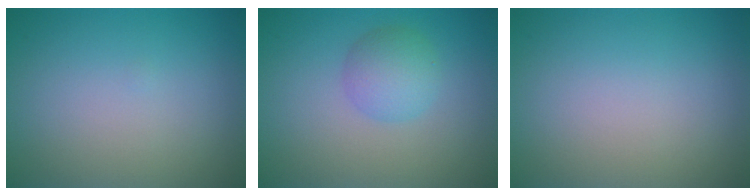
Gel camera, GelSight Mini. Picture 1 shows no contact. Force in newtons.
{"total": 2.8, "press": 2.8, "slide": 0.1}
{"total": 0.0}